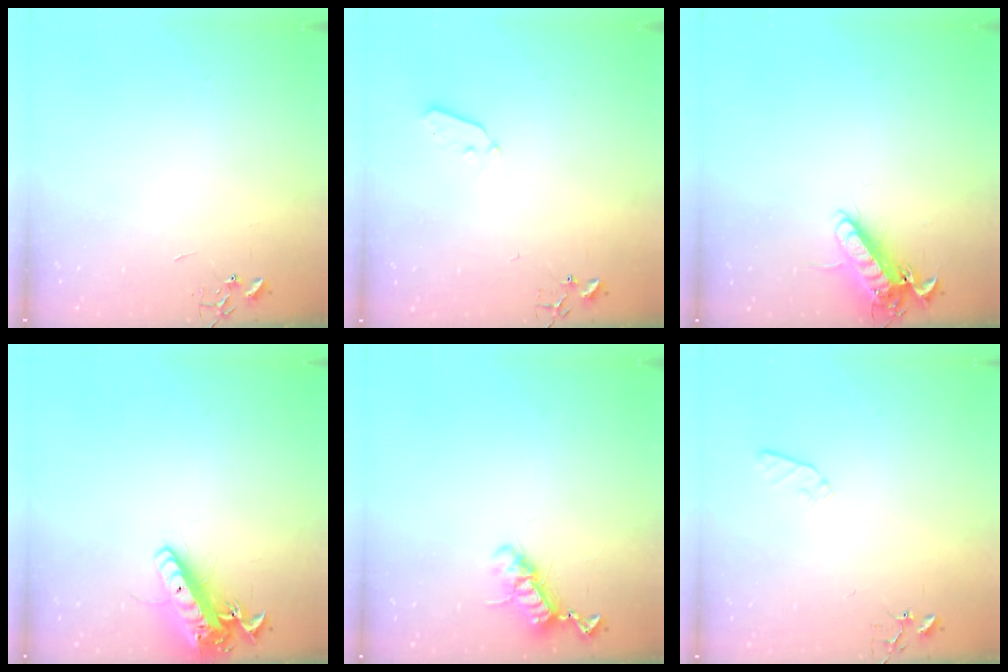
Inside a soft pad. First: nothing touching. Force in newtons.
{"total": 3.2, "press": 3.2, "slide": 0.5}
{"total": 13.3, "press": 13.2, "slide": 1.8}
{"total": 16.0, "press": 15.7, "slide": 3.1}
{"total": 11.1, "press": 11.1, "slide": 0.7}
{"total": 5.3, "press": 5.2, "slide": 0.7}